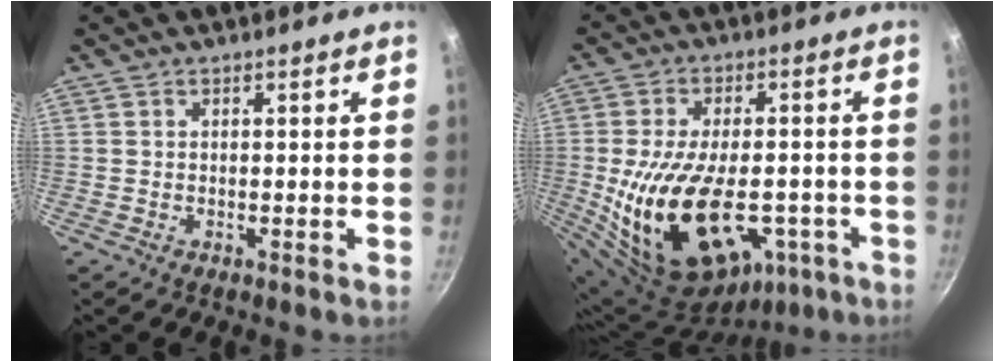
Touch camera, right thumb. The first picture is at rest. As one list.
[{"total": 22.9, "force": [-6.2, 12.9, 17.9], "torque": [-0.294, 0.013, -0.079]}]